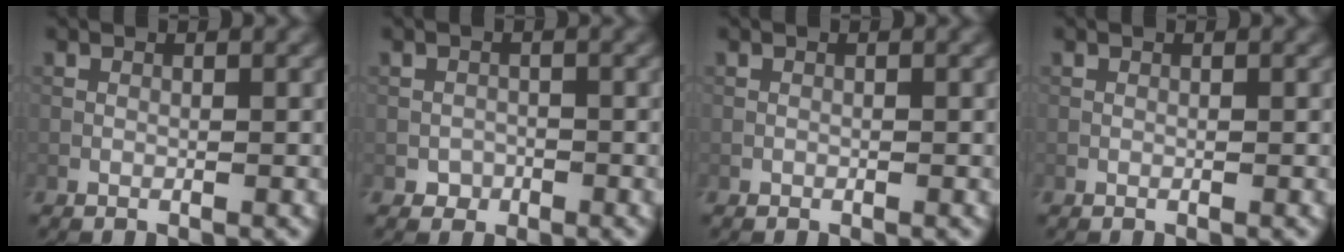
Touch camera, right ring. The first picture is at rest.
{"total": 1.2, "force": [-0.6, 1.0, 0.2], "torque": [0.005, 0.001, -0.012]}
{"total": 0.0}
{"total": 0.0}